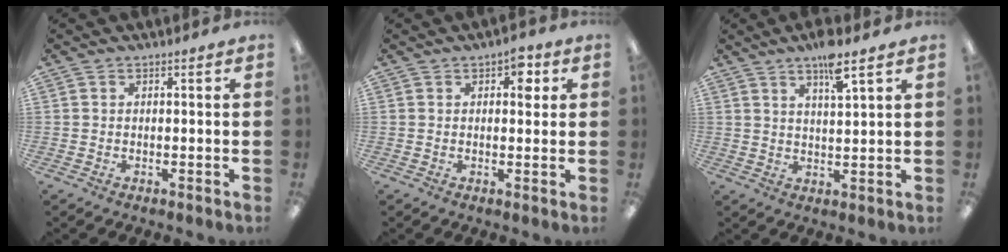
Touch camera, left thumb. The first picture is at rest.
{"total": 4.7, "force": [1.7, 2.6, 3.4], "torque": [-0.031, -0.007, 0.021]}
{"total": 7.0, "force": [4.8, 1.1, 5.0], "torque": [-0.087, -0.018, 0.077]}